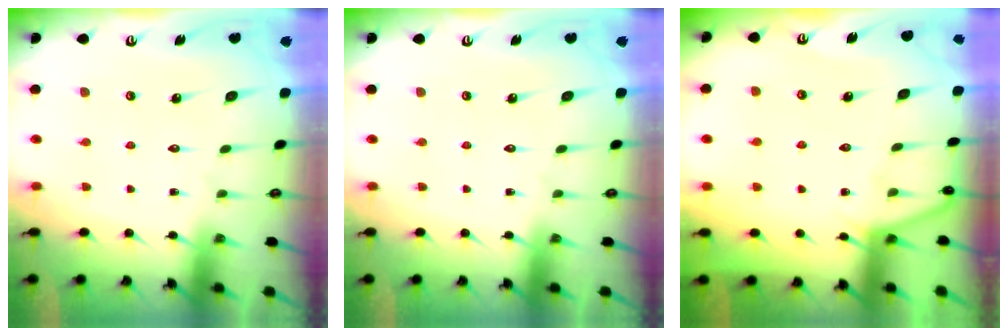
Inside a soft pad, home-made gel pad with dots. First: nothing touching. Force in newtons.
{"total": 0.0}
{"total": 4.5, "press": 4.5, "slide": 0.5}